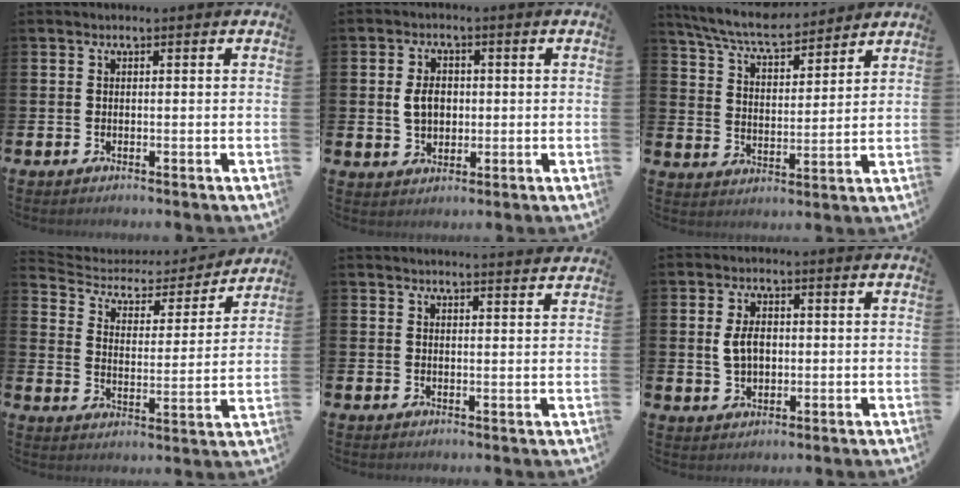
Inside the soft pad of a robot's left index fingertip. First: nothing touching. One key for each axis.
{"total": 4.2, "fx": 0.5, "fy": 3.0, "fz": 2.8, "tx": -0.038, "ty": 0.004, "tz": 0.001}
{"total": 7.4, "fx": 6.9, "fy": 1.2, "fz": 2.5, "tx": -0.080, "ty": -0.037, "tz": 0.122}
{"total": 5.0, "fx": 4.2, "fy": 2.4, "fz": 1.1, "tx": -0.050, "ty": -0.032, "tz": 0.062}
{"total": 2.6, "fx": 2.5, "fy": -0.3, "fz": -0.1, "tx": 0.011, "ty": -0.021, "tz": 0.044}
{"total": 4.0, "fx": 0.5, "fy": 2.6, "fz": 3.0, "tx": -0.040, "ty": 0.002, "tz": 0.003}